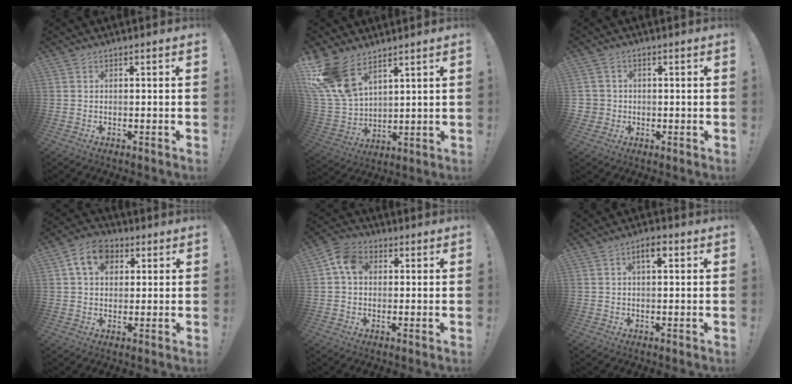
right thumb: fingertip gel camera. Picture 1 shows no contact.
{"total": 15.3, "force": [10.0, 8.2, 8.1], "torque": [-0.171, -0.061, 0.193]}
{"total": 3.5, "force": [0.0, 3.4, 0.9], "torque": [-0.010, 0.005, 0.002]}
{"total": 10.6, "force": [4.0, 7.8, 5.9], "torque": [-0.090, 0.001, 0.077]}
{"total": 8.2, "force": [2.0, 6.1, 5.0], "torque": [-0.075, 0.010, 0.042]}
{"total": 4.1, "force": [1.5, 1.5, 3.5], "torque": [-0.049, -0.001, 0.021]}